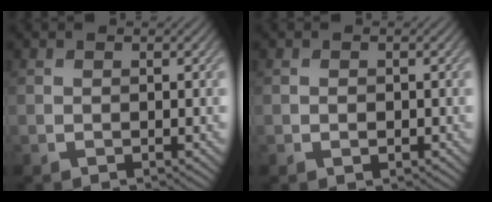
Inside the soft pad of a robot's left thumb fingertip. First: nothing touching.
{"total": 0.8, "force": [-0.3, 0.6, 0.5], "torque": [-0.006, -0.004, -0.006]}